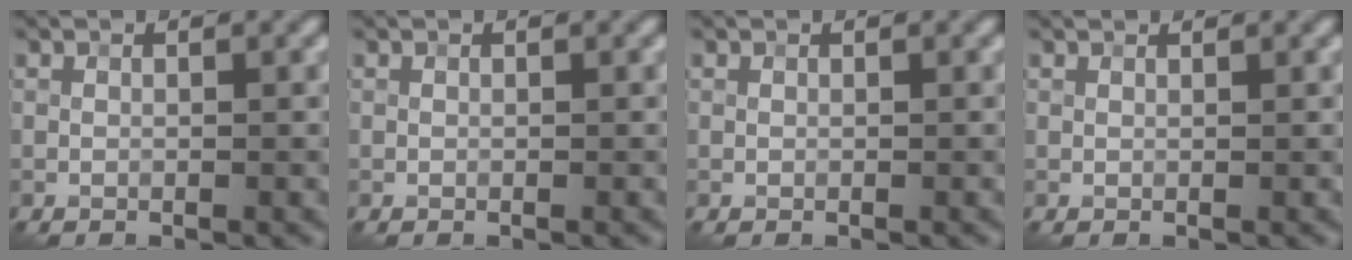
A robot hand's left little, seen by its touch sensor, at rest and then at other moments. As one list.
[{"total": 0.0}, {"total": 0.0}, {"total": 0.8, "force": [0.7, 0.1, 0.3], "torque": [-0.013, -0.002, 0.003]}]